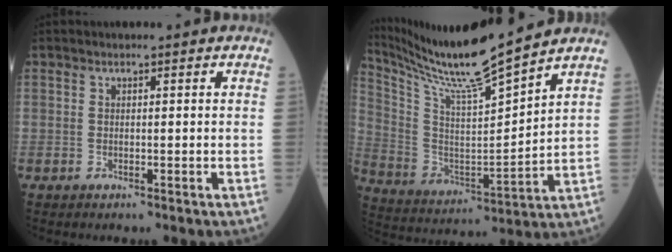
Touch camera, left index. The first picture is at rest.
{"total": 15.9, "force": [14.3, -1.7, 6.7], "torque": [-0.150, -0.016, 0.270]}